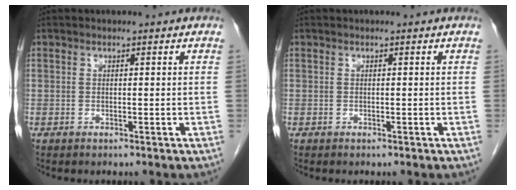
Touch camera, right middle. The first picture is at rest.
{"total": 0.0}